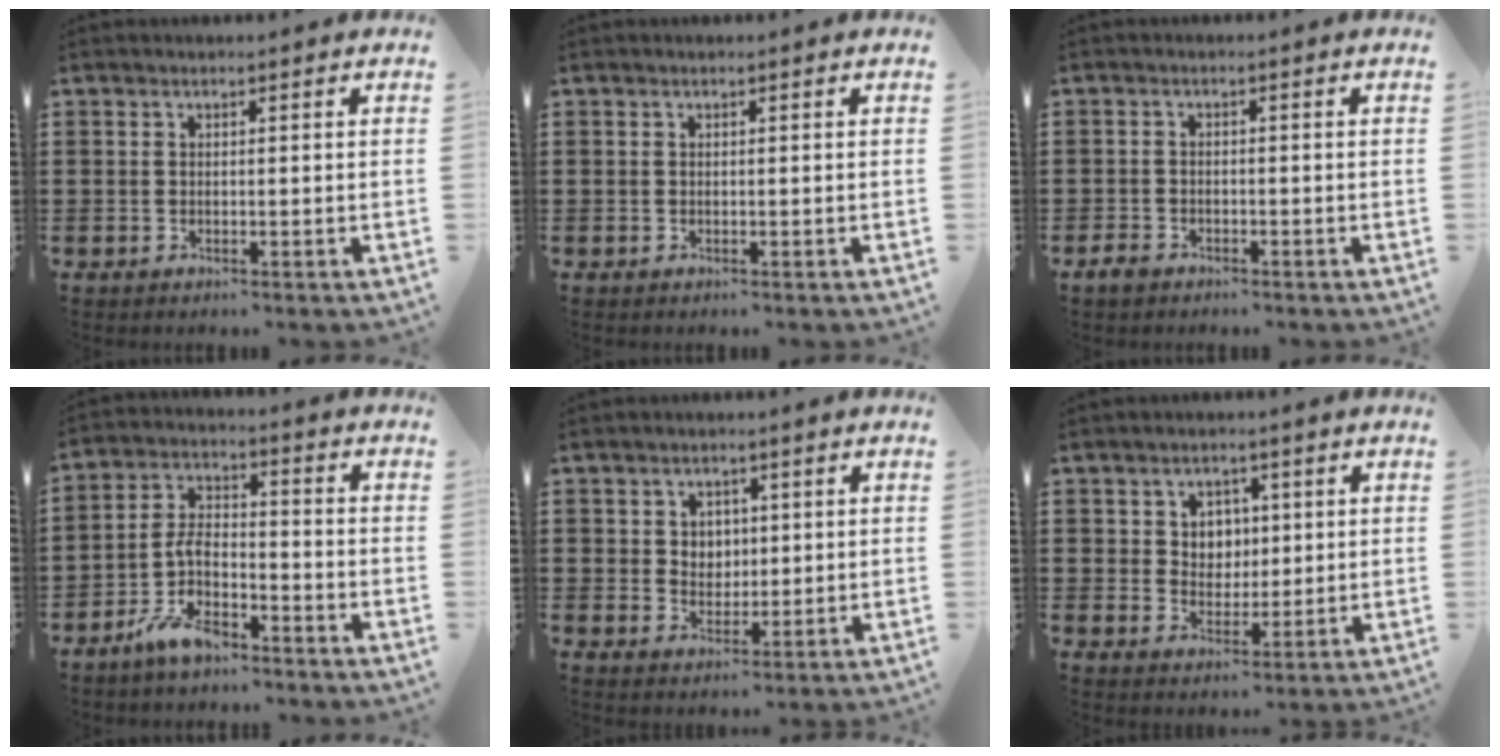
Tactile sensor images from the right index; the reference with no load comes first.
{"total": 0.0}
{"total": 1.6, "force": [-1.3, 0.8, 0.5], "torque": [-0.021, 0.001, -0.031]}
{"total": 6.3, "force": [-3.7, 2.9, 4.1], "torque": [-0.105, 0.004, -0.078]}
{"total": 3.1, "force": [1.2, 2.8, 0.8], "torque": [-0.025, 0.012, 0.020]}
{"total": 3.9, "force": [1.5, 3.5, 1.0], "torque": [-0.027, 0.011, 0.025]}